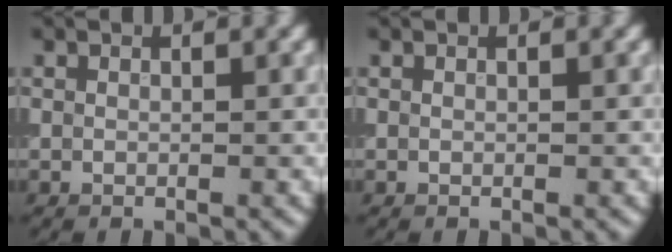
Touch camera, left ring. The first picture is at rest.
{"total": 0.0}